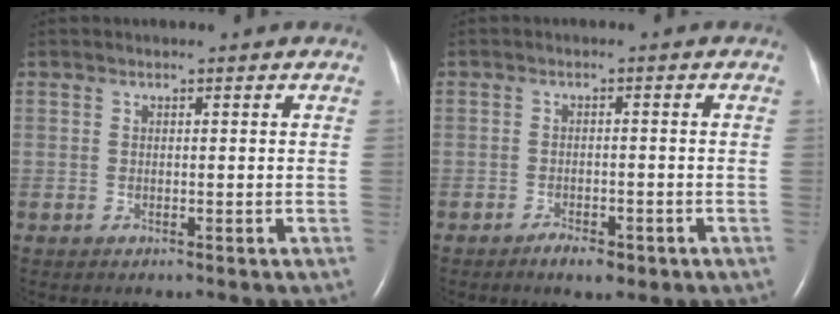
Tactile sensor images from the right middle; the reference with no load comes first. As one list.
[{"total": 2.9, "force": [-1.9, 1.2, 1.8], "torque": [-0.032, 0.000, -0.024]}]